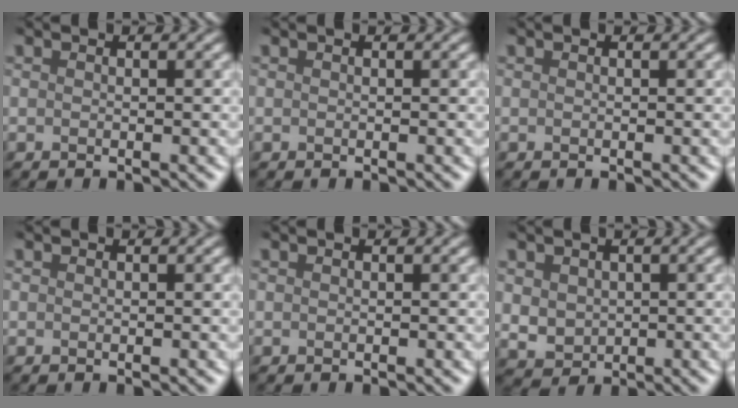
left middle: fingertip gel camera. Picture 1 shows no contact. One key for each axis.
{"total": 0.0}
{"total": 0.0}
{"total": 0.0}
{"total": 0.0}
{"total": 3.3, "fx": 1.0, "fy": 2.9, "fz": 1.1, "tx": -0.023, "ty": 0.015, "tz": 0.007}